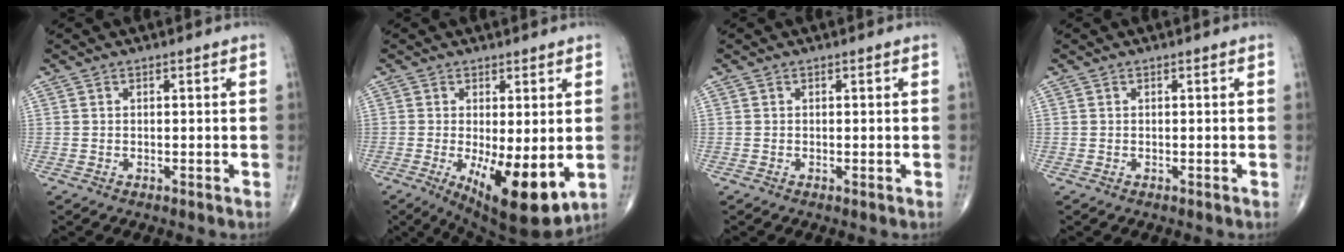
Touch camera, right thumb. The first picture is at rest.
{"total": 12.5, "force": [-2.5, 4.3, 11.5], "torque": [-0.171, -0.029, -0.023]}
{"total": 0.0}
{"total": 0.0}